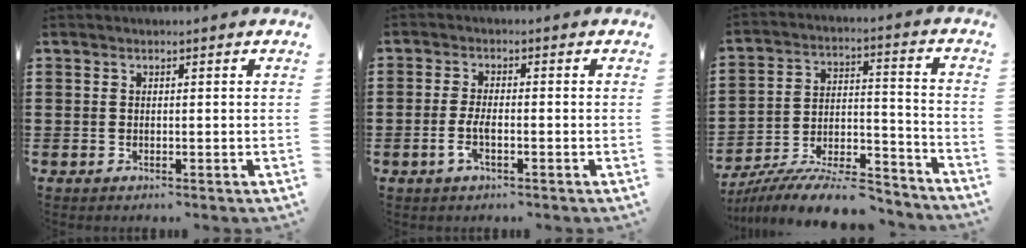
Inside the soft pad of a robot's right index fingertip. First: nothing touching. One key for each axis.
{"total": 3.2, "fx": -1.2, "fy": 0.9, "fz": 2.8, "tx": -0.062, "ty": -0.003, "tz": -0.026}
{"total": 11.7, "fx": -10.5, "fy": 1.8, "fz": 4.9, "tx": -0.070, "ty": 0.034, "tz": -0.200}